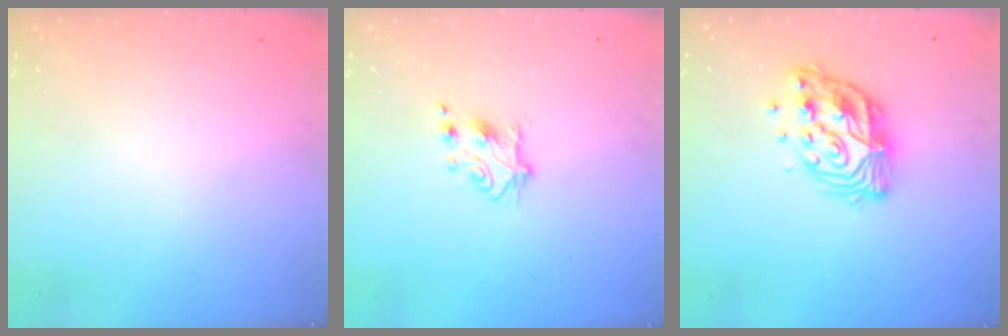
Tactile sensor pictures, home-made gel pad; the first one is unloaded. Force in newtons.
{"total": 5.3, "press": 5.2, "slide": 0.8}
{"total": 12.7, "press": 12.6, "slide": 1.0}